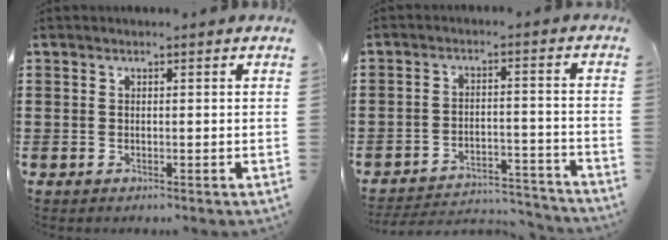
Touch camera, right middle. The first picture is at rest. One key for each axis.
{"total": 4.5, "fx": -4.3, "fy": 0.7, "fz": 0.9, "tx": -0.026, "ty": -0.001, "tz": -0.093}